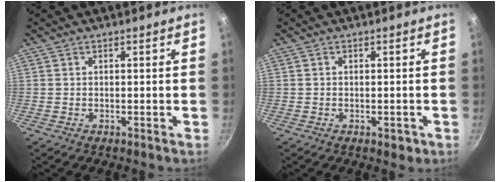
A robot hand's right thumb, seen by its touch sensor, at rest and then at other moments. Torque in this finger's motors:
{"motor_torque": [-0.06, 0.26, -0.29, 0.09, 0.01]}